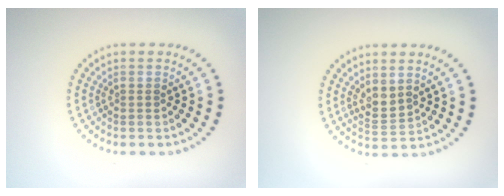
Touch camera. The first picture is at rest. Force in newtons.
{"total": 2.2, "press": 1.6, "slide": 1.5}